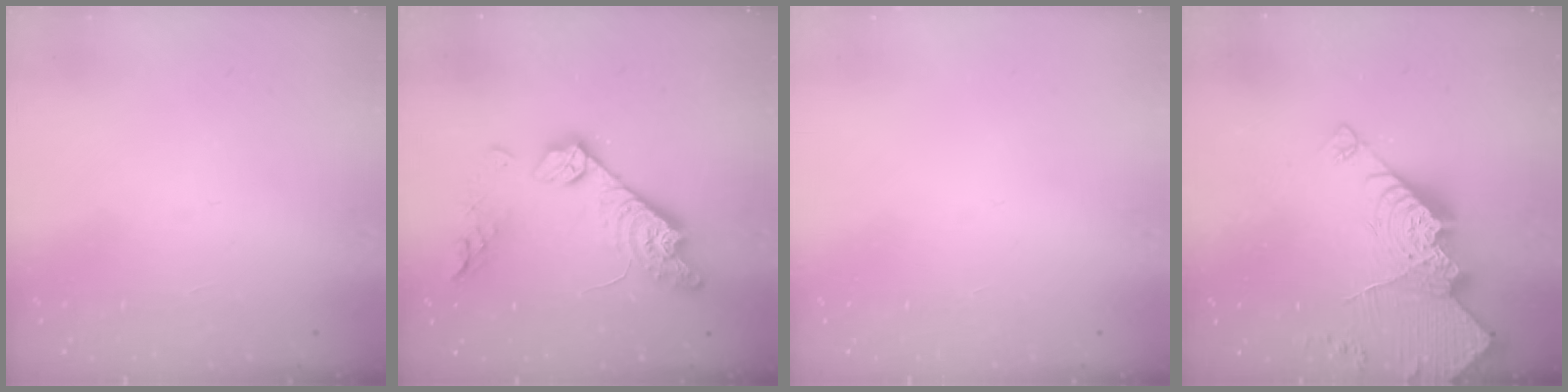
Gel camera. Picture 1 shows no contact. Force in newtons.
{"total": 17.5, "press": 17.5, "slide": 1.2}
{"total": 0.0}
{"total": 20.8, "press": 20.6, "slide": 2.1}